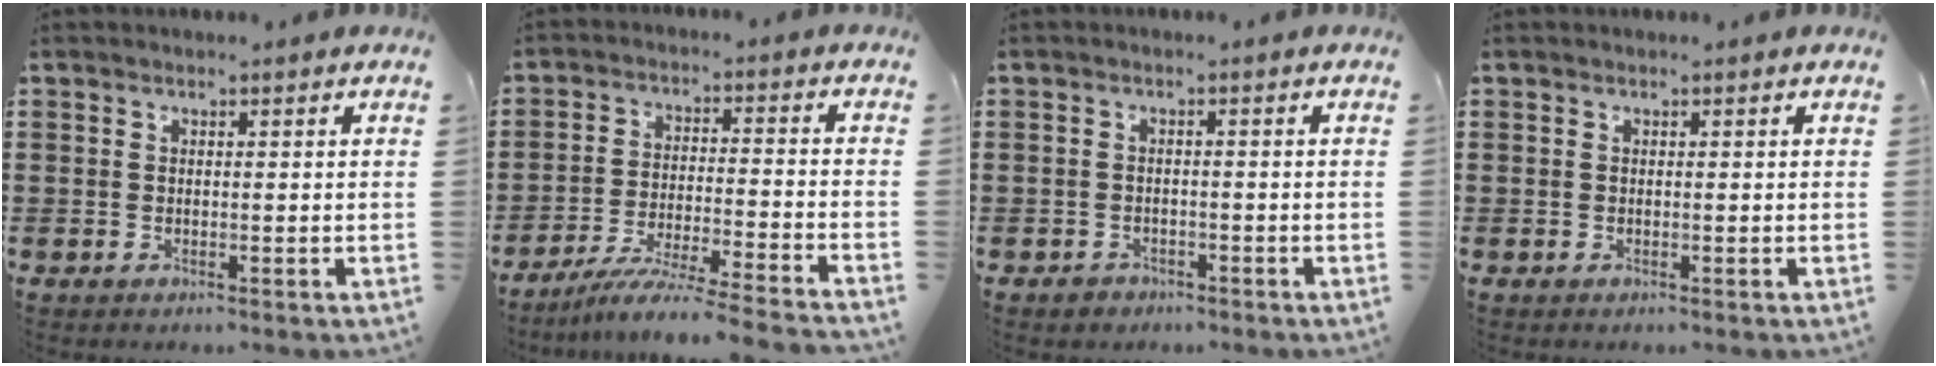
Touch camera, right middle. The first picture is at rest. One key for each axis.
{"total": 7.4, "fx": -6.8, "fy": -0.7, "fz": 3.0, "tx": -0.051, "ty": -0.011, "tz": -0.131}
{"total": 1.2, "fx": -0.9, "fy": 0.7, "fz": 0.1, "tx": -0.005, "ty": 0.002, "tz": -0.022}
{"total": 0.0}